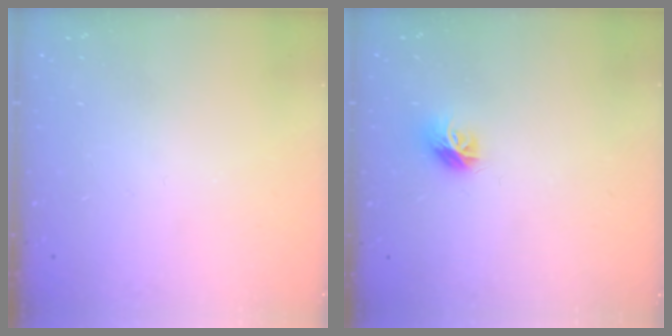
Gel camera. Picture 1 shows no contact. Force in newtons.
{"total": 7.7, "press": 7.7, "slide": 0.2}